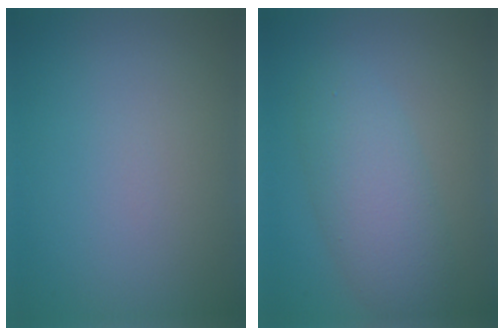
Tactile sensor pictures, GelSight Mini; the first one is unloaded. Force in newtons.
{"total": 4.9, "press": 4.9, "slide": 0.2}